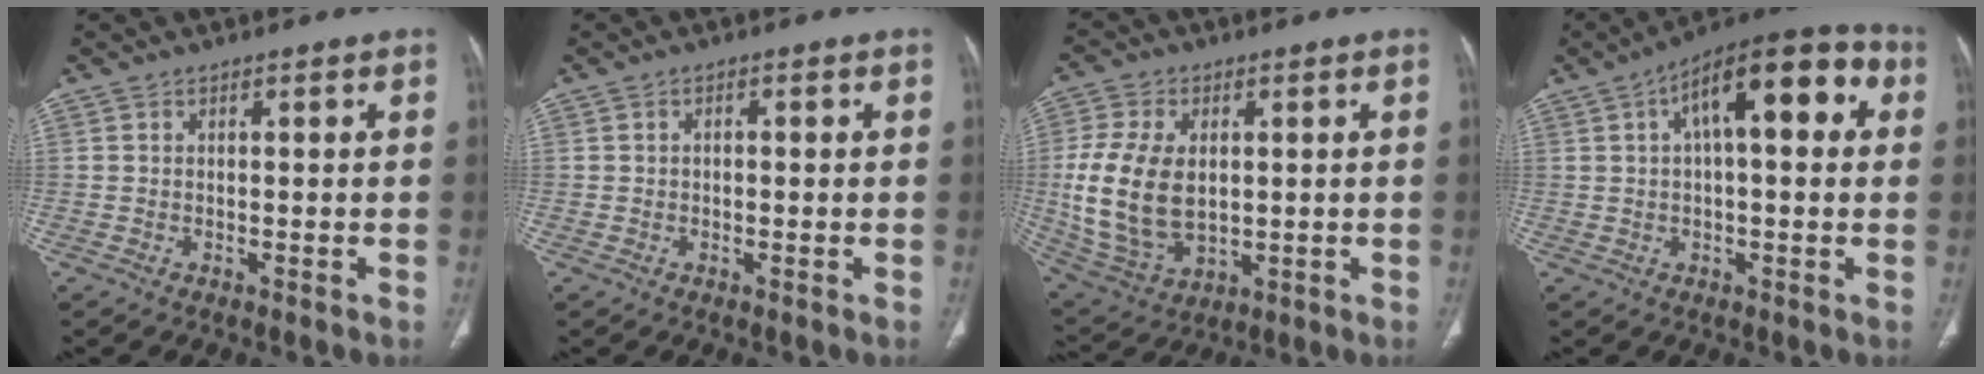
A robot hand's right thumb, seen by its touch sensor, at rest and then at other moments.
{"total": 0.7, "force": [0.1, 0.4, 0.5], "torque": [-0.008, -0.001, -0.001]}
{"total": 16.3, "force": [0.7, 10.4, 12.5], "torque": [-0.248, -0.010, 0.030]}
{"total": 16.6, "force": [4.7, 6.9, 14.4], "torque": [-0.186, 0.036, 0.063]}